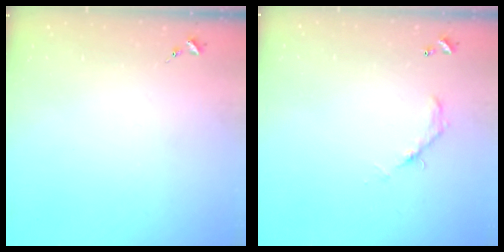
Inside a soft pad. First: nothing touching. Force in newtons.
{"total": 6.2, "press": 6.2, "slide": 0.4}